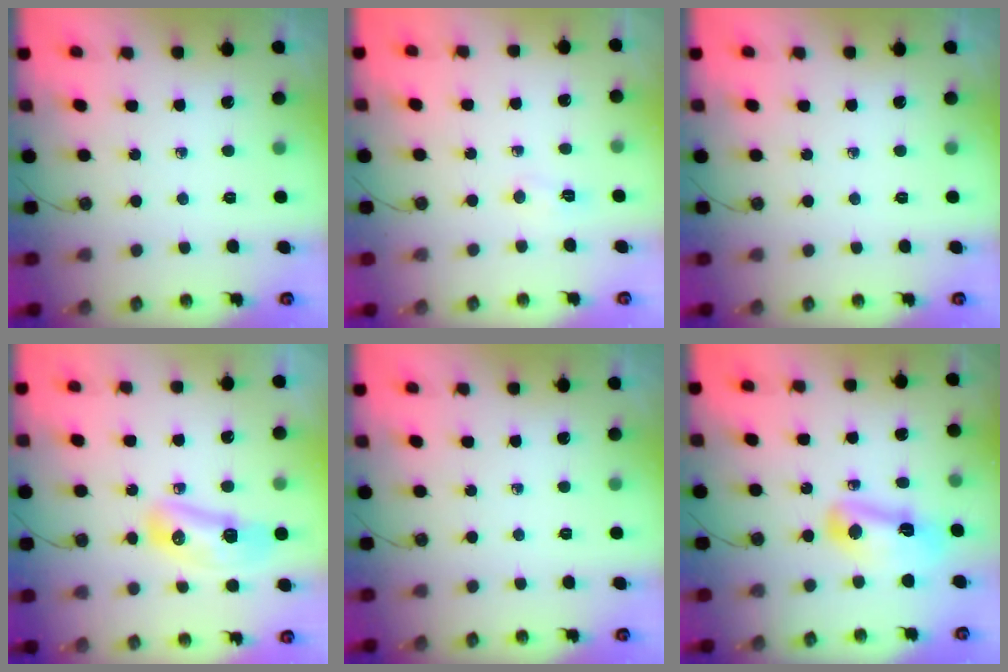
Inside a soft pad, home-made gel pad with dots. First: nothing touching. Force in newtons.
{"total": 4.7, "press": 3.1, "slide": 3.5}
{"total": 0.0}
{"total": 9.8, "press": 9.7, "slide": 1.5}
{"total": 0.0}
{"total": 11.4, "press": 9.9, "slide": 5.7}